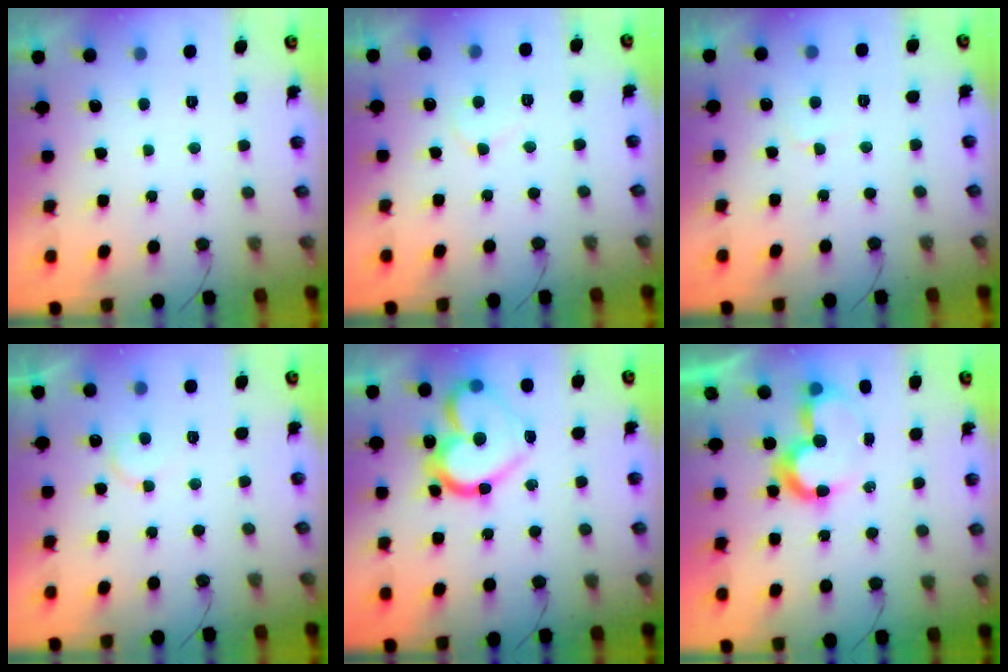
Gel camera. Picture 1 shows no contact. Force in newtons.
{"total": 5.5, "press": 5.5, "slide": 0.3}
{"total": 2.2, "press": 2.2, "slide": 0.2}
{"total": 6.0, "press": 6.0, "slide": 0.6}
{"total": 17.6, "press": 17.5, "slide": 1.2}
{"total": 8.7, "press": 8.4, "slide": 2.3}